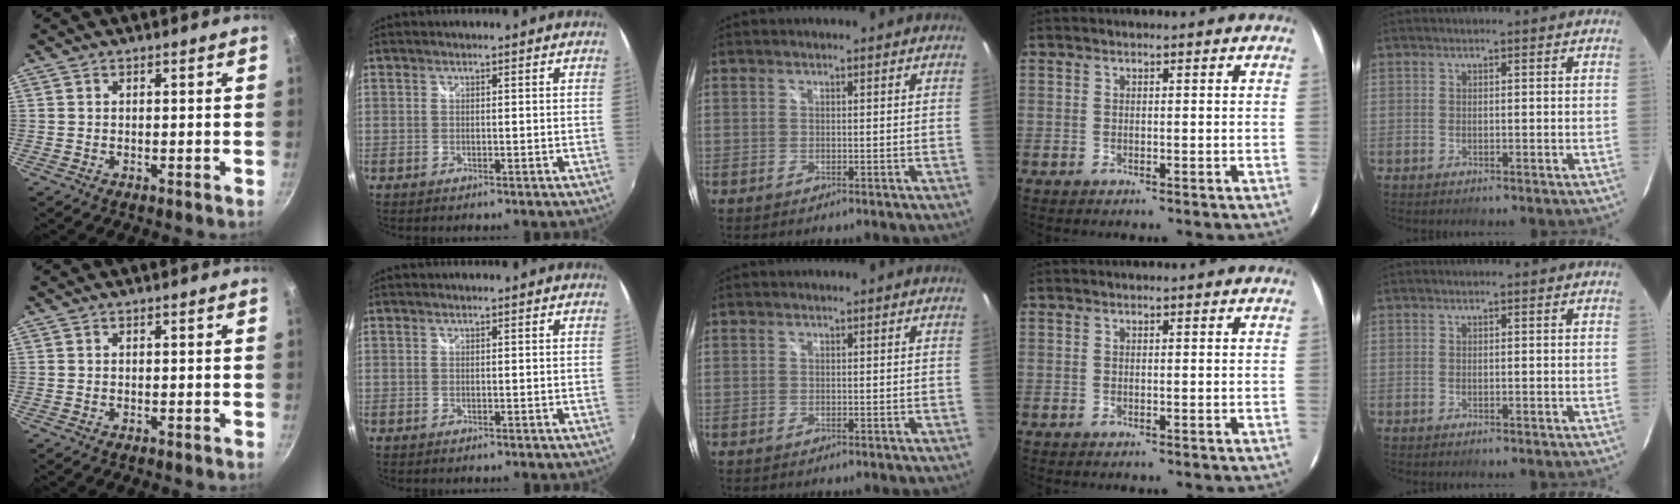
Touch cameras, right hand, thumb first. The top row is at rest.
{}